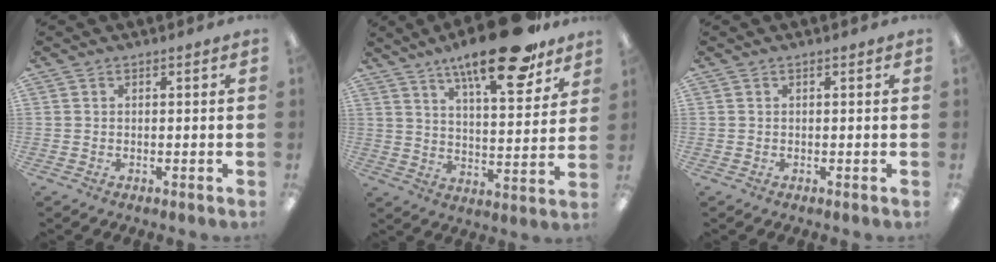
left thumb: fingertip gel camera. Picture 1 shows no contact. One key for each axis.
{"total": 19.3, "fx": 13.6, "fy": 5.6, "fz": 12.4, "tx": -0.183, "ty": -0.079, "tz": 0.218}
{"total": 0.0}